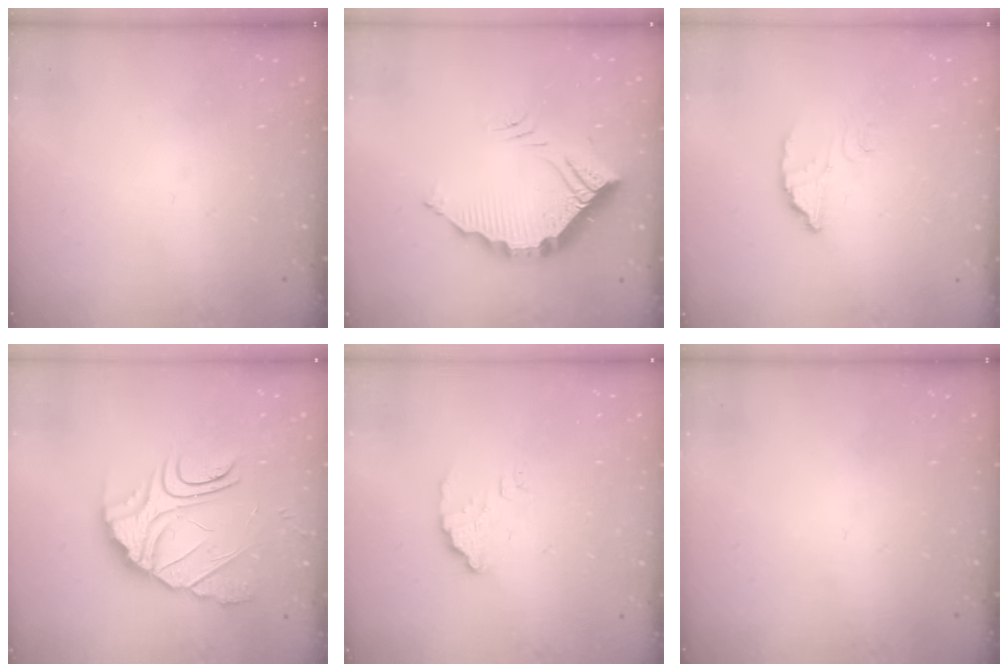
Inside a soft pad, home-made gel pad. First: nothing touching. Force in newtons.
{"total": 14.9, "press": 14.9, "slide": 0.3}
{"total": 2.4, "press": 2.4, "slide": 0.3}
{"total": 10.6, "press": 10.5, "slide": 0.7}
{"total": 2.5, "press": 2.5, "slide": 0.2}
{"total": 0.0}